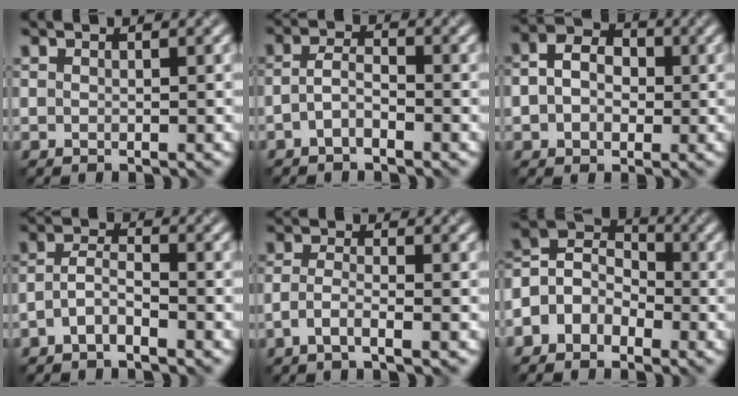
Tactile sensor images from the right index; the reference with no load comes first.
{"total": 2.0, "force": [-1.0, 0.7, 1.6], "torque": [-0.035, 0.006, -0.027]}
{"total": 4.6, "force": [0.2, 3.6, 3.0], "torque": [-0.045, 0.011, -0.014]}
{"total": 2.3, "force": [-1.3, 0.7, 1.7], "torque": [-0.037, 0.007, -0.034]}
{"total": 2.0, "force": [-1.1, 0.5, 1.7], "torque": [-0.036, 0.003, -0.028]}
{"total": 4.8, "force": [-1.9, 3.7, 2.4], "torque": [-0.046, 0.011, -0.048]}